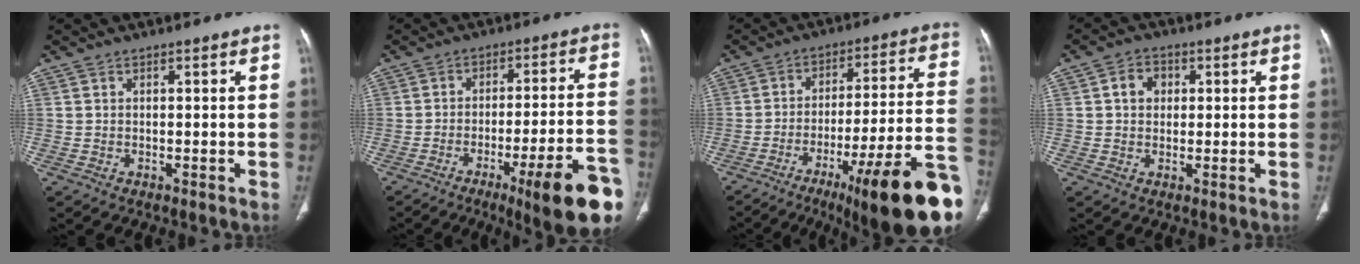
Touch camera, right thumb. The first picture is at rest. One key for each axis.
{"total": 17.5, "fx": -9.1, "fy": 2.4, "fz": 14.8, "tx": -0.156, "ty": 0.044, "tz": -0.125}
{"total": 25.2, "fx": -13.0, "fy": 3.5, "fz": 21.3, "tx": -0.228, "ty": 0.059, "tz": -0.190}
{"total": 4.3, "fx": 0.9, "fy": 3.6, "fz": 2.3, "tx": -0.016, "ty": 0.008, "tz": 0.010}